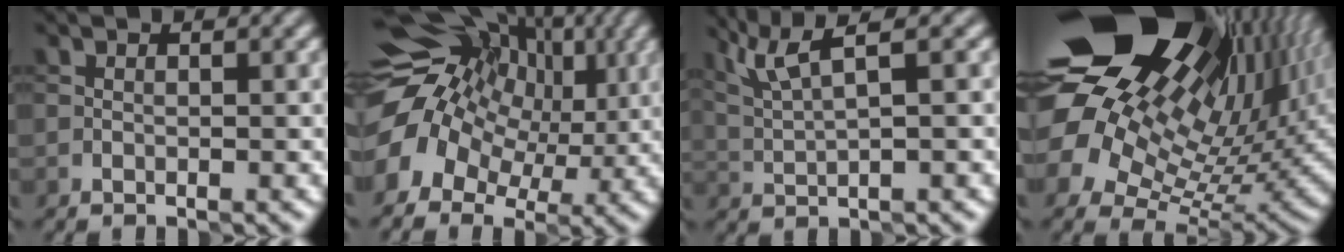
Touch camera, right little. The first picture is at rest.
{"total": 12.2, "force": [1.2, 9.6, 7.5], "torque": [-0.139, 0.014, 0.017]}
{"total": 4.6, "force": [2.9, 0.5, 3.6], "torque": [-0.079, 0.014, 0.062]}
{"total": 21.7, "force": [9.9, 13.5, 13.8], "torque": [-0.291, 0.039, 0.178]}